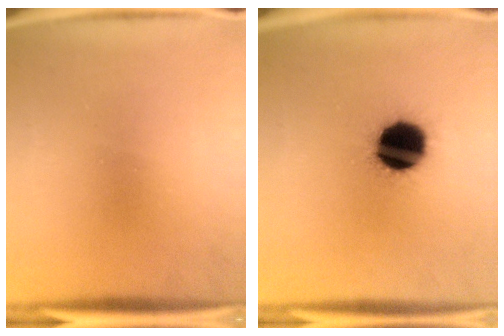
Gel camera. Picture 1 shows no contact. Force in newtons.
{"total": 17.1}